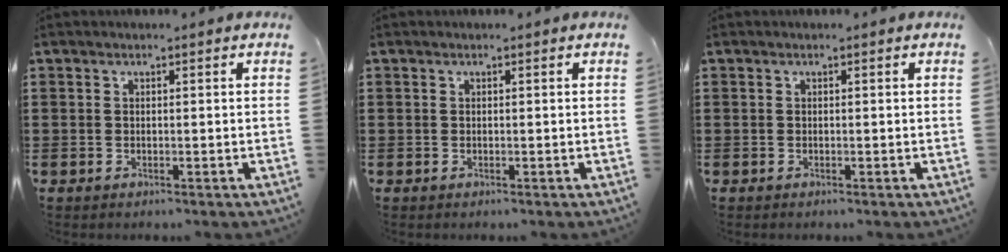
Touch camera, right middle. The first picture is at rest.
{"total": 0.0}
{"total": 0.0}